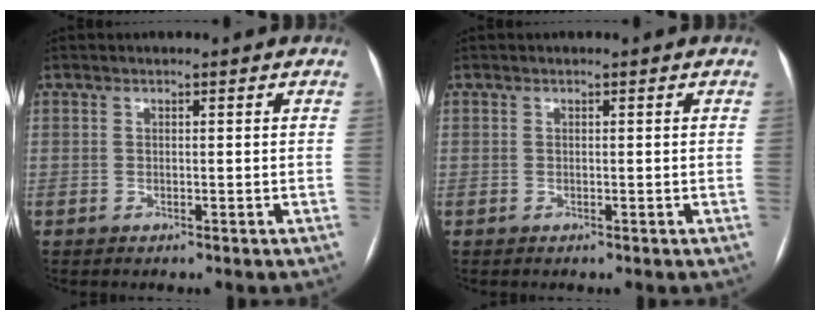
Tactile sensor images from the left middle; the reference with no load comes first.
{"total": 0.0}